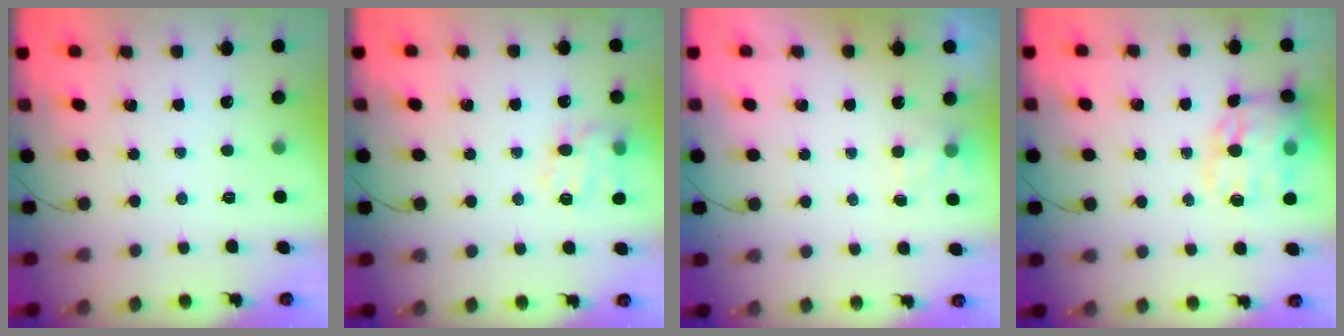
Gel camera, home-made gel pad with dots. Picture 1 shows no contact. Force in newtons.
{"total": 12.5, "press": 12.4, "slide": 1.7}
{"total": 2.4, "press": 2.0, "slide": 1.4}
{"total": 15.6, "press": 15.1, "slide": 3.8}